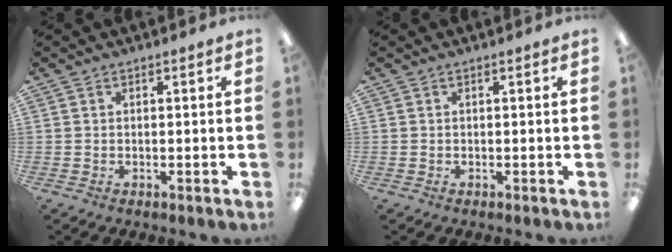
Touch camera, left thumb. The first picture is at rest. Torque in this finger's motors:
{"motor_torque": [0.00, 0.00, 0.00, 0.00, 0.00]}